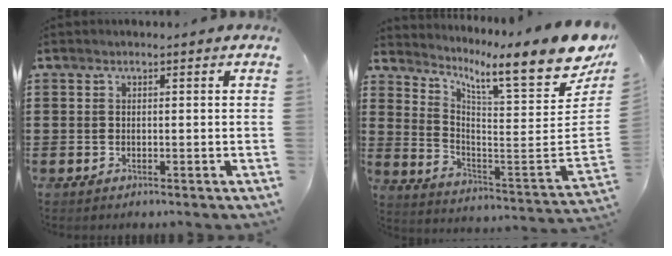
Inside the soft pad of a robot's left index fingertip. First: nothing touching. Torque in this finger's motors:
{"motor_torque": [2.14, 0.00, 0.20, 0.05]}